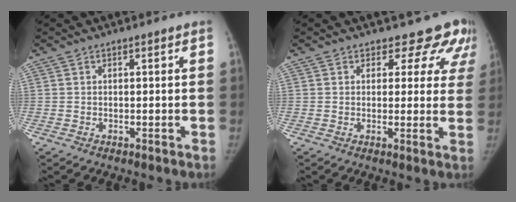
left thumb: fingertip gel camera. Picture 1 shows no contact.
{"total": 9.3, "force": [7.6, 5.1, 1.8], "torque": [0.037, -0.032, 0.059]}